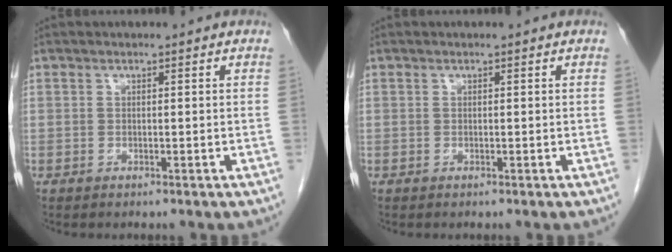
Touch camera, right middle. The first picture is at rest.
{"total": 0.0}